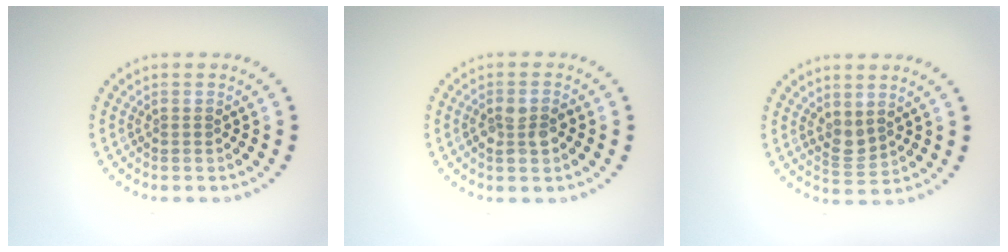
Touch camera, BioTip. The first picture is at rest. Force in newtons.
{"total": 2.4, "press": 2.4, "slide": 0.3}
{"total": 1.8, "press": 1.5, "slide": 1.0}